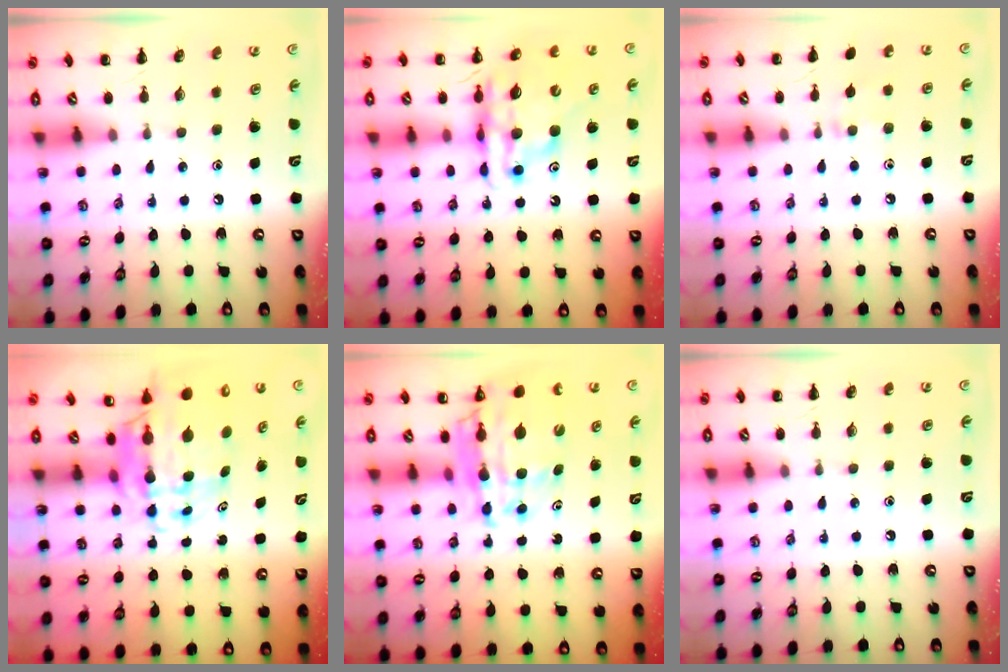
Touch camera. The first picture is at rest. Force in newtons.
{"total": 15.3, "press": 14.8, "slide": 4.1}
{"total": 5.4, "press": 5.1, "slide": 2.0}
{"total": 10.8, "press": 10.4, "slide": 2.9}
{"total": 14.7, "press": 14.2, "slide": 3.8}
{"total": 0.0}